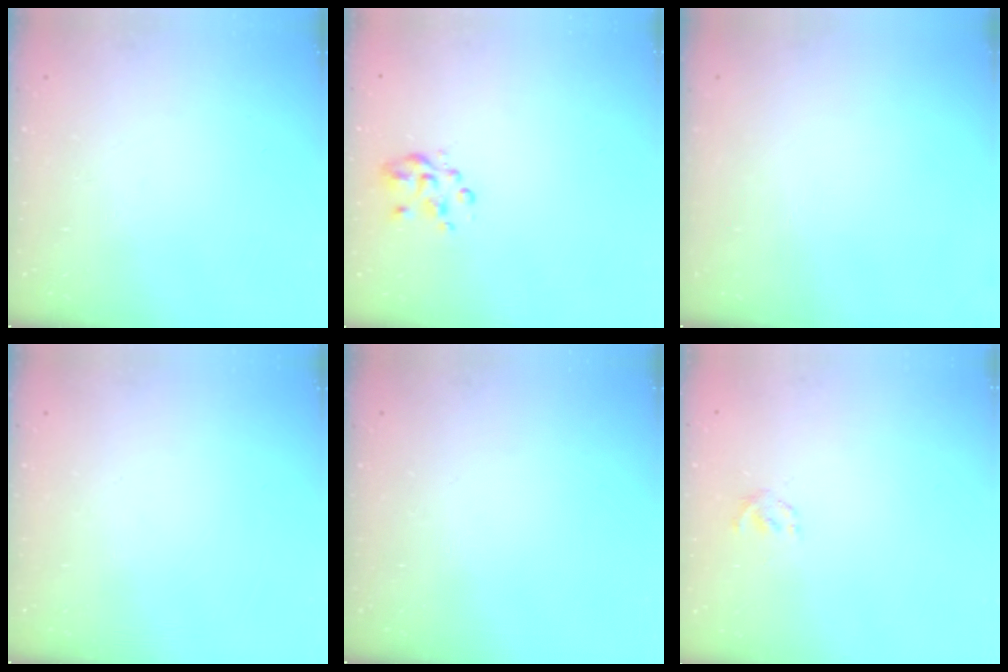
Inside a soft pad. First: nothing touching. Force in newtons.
{"total": 3.2, "press": 3.1, "slide": 1.0}
{"total": 0.0}
{"total": 0.0}
{"total": 0.0}
{"total": 1.3, "press": 1.1, "slide": 0.7}